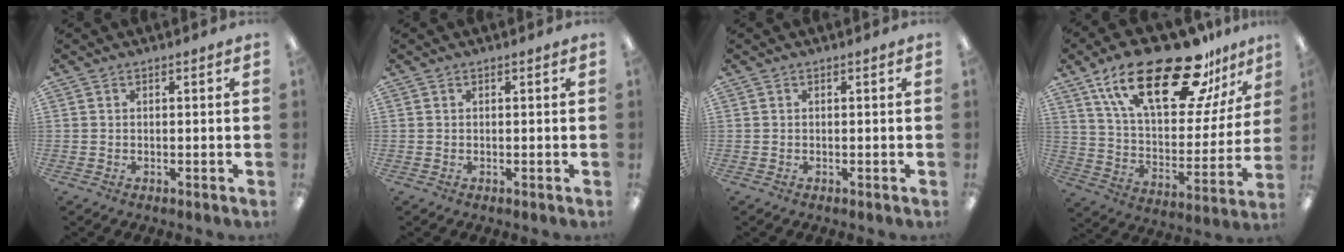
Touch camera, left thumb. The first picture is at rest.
{"total": 0.0}
{"total": 0.0}
{"total": 28.0, "force": [18.3, 10.7, 18.2], "torque": [-0.294, -0.104, 0.307]}